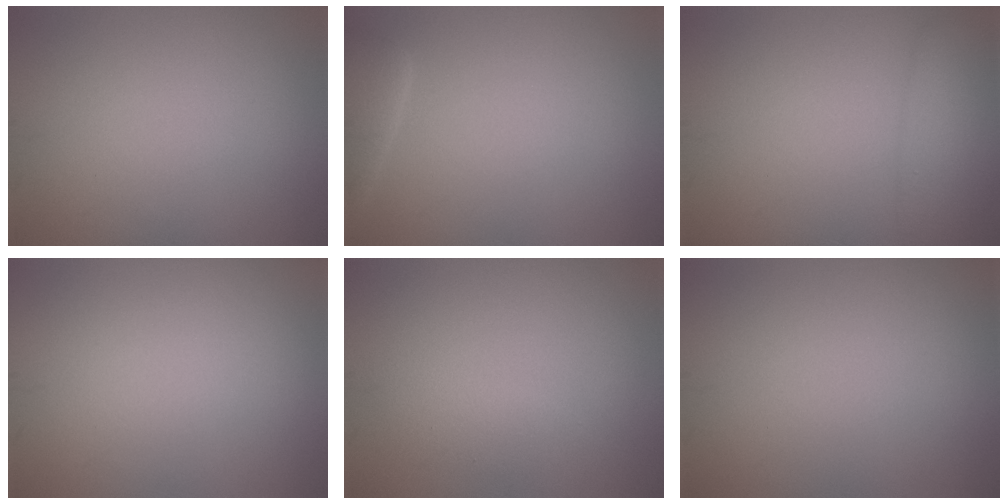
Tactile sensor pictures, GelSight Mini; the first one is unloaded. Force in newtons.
{"total": 2.2, "press": 2.2, "slide": 0.2}
{"total": 2.8, "press": 2.8, "slide": 0.1}
{"total": 0.0}
{"total": 1.6, "press": 1.6, "slide": 0.1}
{"total": 0.0}